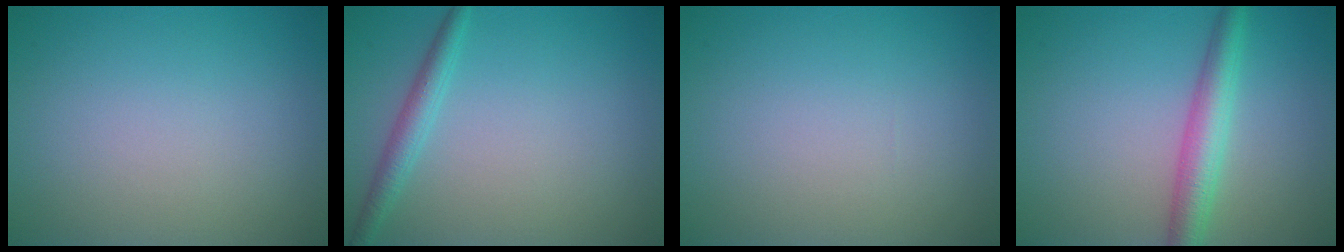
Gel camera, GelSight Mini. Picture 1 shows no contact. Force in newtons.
{"total": 2.0, "press": 2.0, "slide": 0.0}
{"total": 0.0}
{"total": 3.8, "press": 3.8, "slide": 0.1}